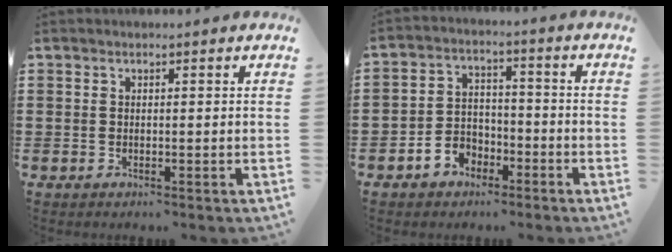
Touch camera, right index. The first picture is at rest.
{"total": 4.4, "force": [-3.0, 3.1, 0.8], "torque": [-0.027, 0.014, -0.062]}